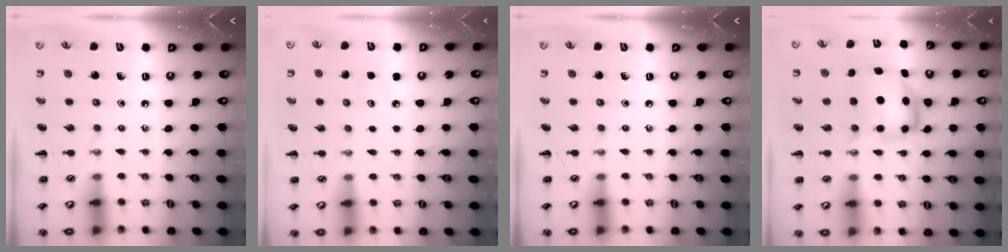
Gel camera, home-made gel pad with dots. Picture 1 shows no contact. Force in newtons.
{"total": 2.8, "press": 2.7, "slide": 0.8}
{"total": 0.0}
{"total": 7.1, "press": 7.0, "slide": 1.1}